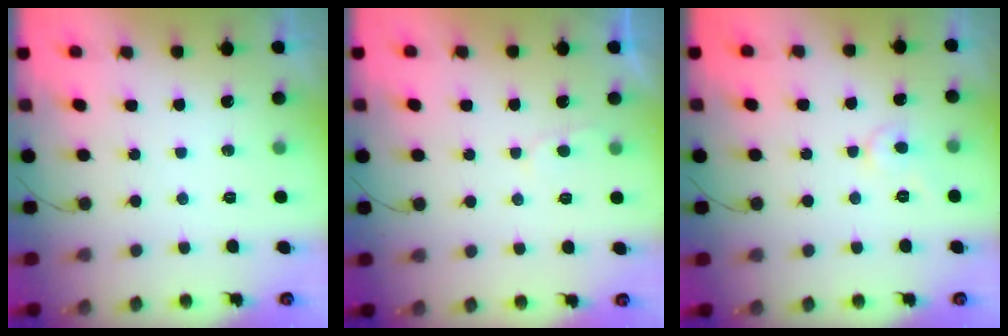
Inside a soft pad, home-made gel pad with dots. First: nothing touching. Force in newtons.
{"total": 2.0, "press": 2.0, "slide": 0.3}
{"total": 4.3, "press": 4.2, "slide": 0.4}